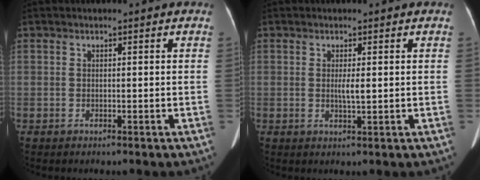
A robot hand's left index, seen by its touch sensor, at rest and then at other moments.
{"total": 1.9, "force": [-0.8, 0.0, 1.7], "torque": [-0.034, -0.003, -0.010]}